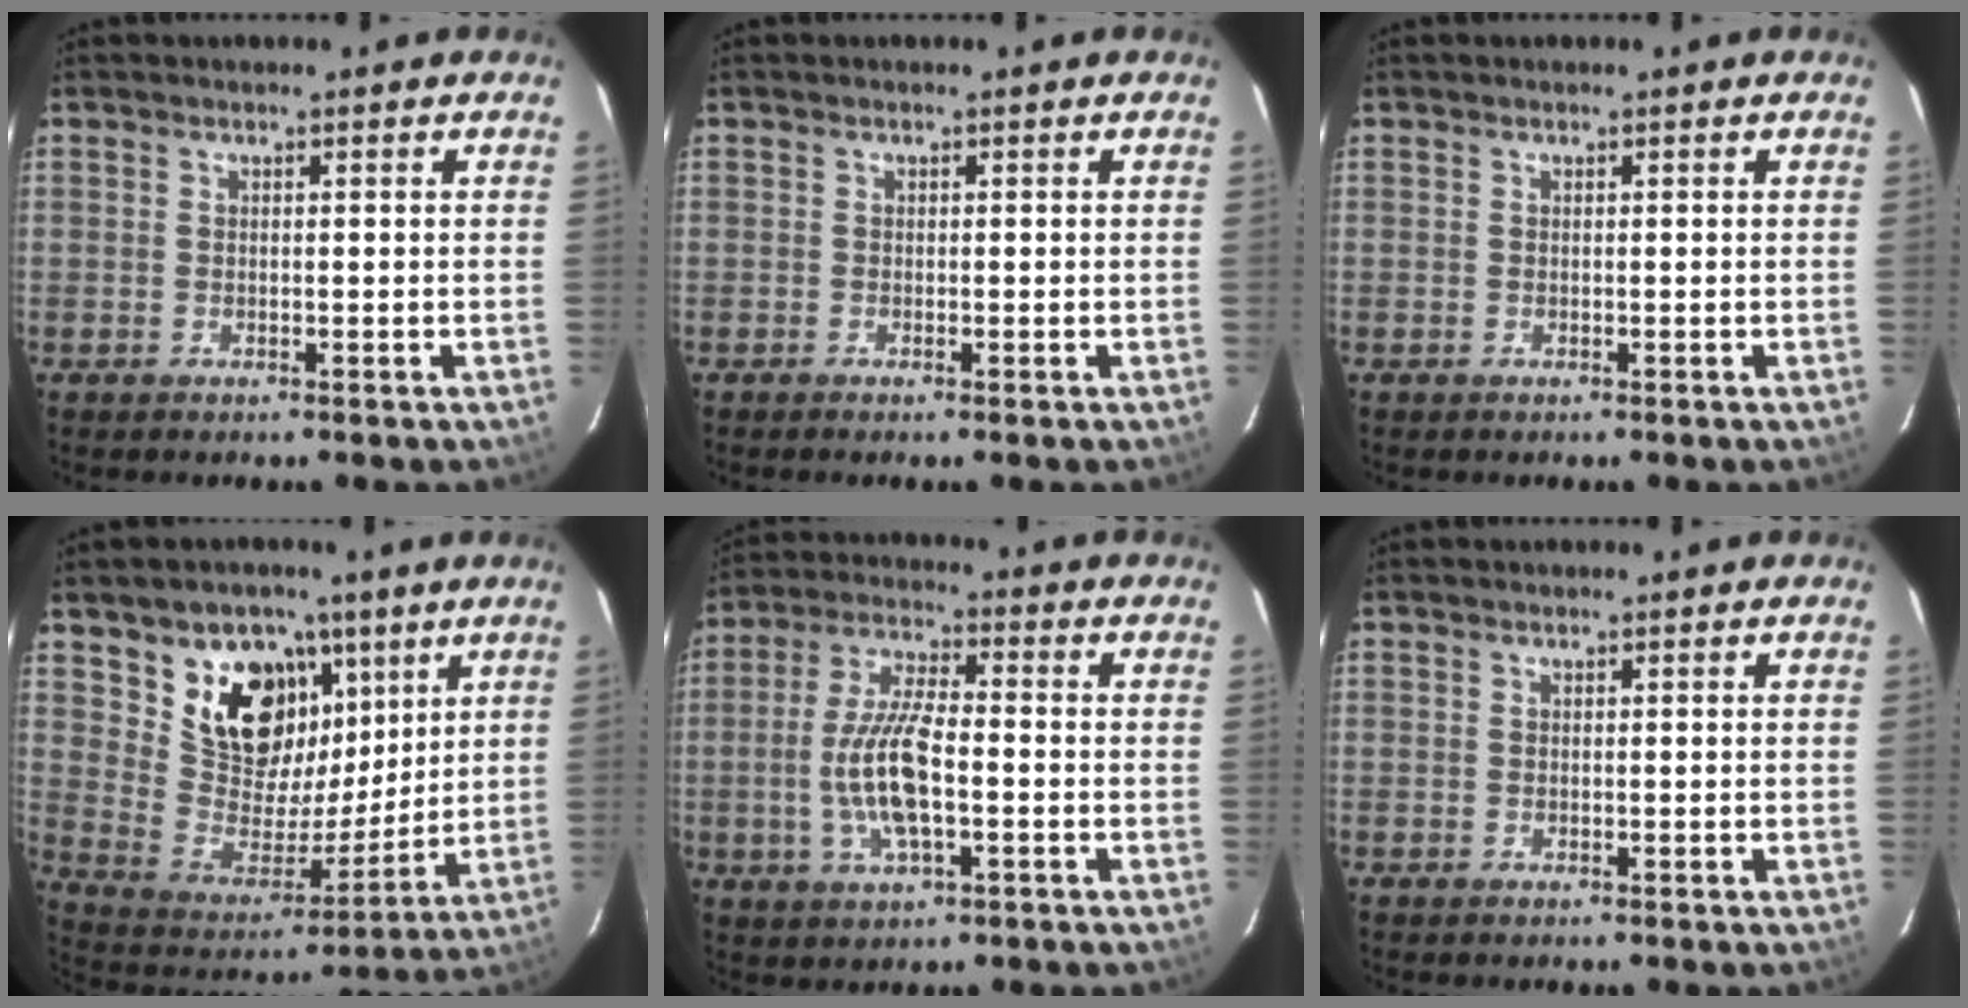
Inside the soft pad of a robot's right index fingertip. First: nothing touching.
{"total": 0.0}
{"total": 0.0}
{"total": 16.3, "force": [8.8, 12.0, 6.7], "torque": [-0.138, 0.009, 0.170]}
{"total": 11.2, "force": [-2.3, 3.5, 10.4], "torque": [-0.212, 0.001, -0.044]}
{"total": 0.0}